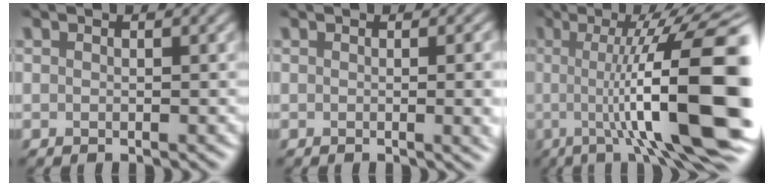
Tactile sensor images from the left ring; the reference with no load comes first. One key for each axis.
{"total": 5.7, "fx": -0.1, "fy": 2.4, "fz": 5.2, "tx": -0.032, "ty": 0.000, "tz": 0.000}
{"total": 15.0, "fx": -0.7, "fy": 3.2, "fz": 14.7, "tx": -0.183, "ty": 0.016, "tz": -0.016}